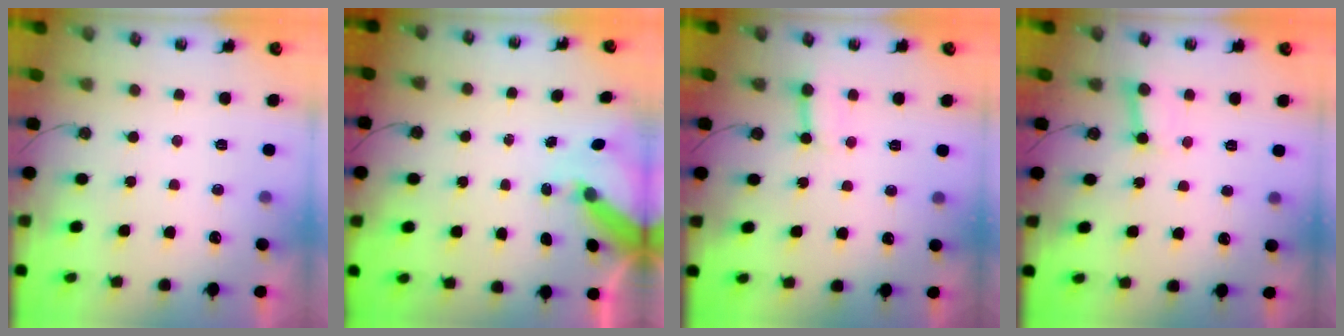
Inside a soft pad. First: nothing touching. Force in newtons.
{"total": 8.2, "press": 8.1, "slide": 0.8}
{"total": 3.6, "press": 3.6, "slide": 0.1}
{"total": 3.5, "press": 3.4, "slide": 0.3}